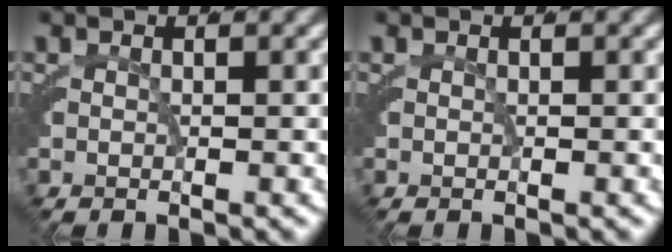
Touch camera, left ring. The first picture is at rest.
{"total": 0.0}